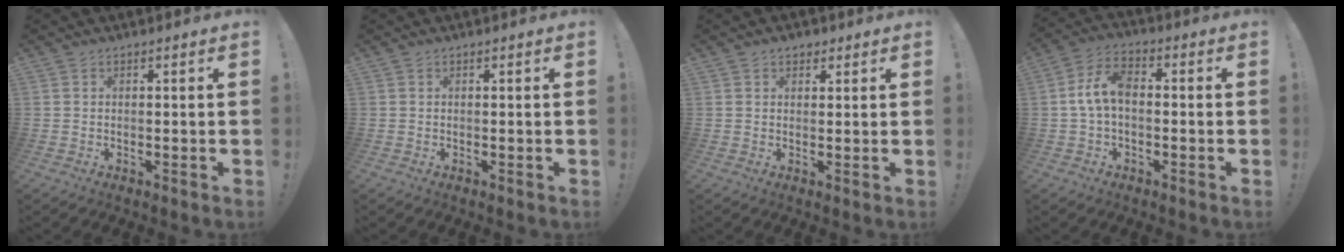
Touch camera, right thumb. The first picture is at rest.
{"total": 0.0}
{"total": 2.5, "force": [1.4, 1.9, 1.0], "torque": [-0.003, -0.004, 0.023]}
{"total": 8.7, "force": [-0.5, 5.0, 7.1], "torque": [-0.141, 0.010, -0.005]}